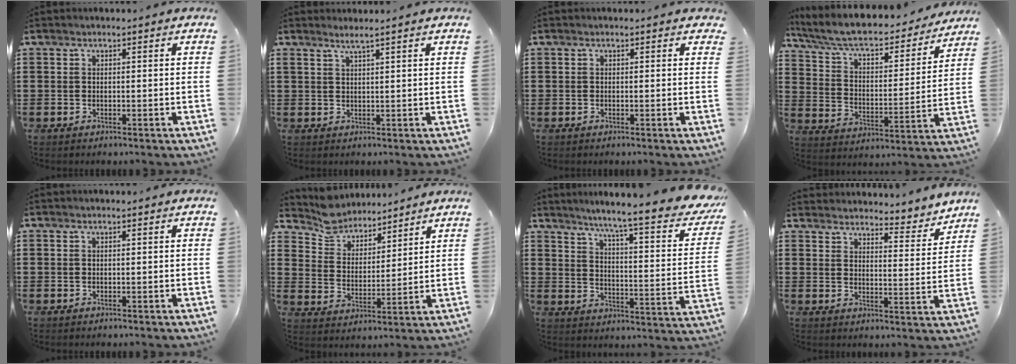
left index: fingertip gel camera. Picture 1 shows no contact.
{"total": 1.7, "force": [1.4, -0.5, 0.9], "torque": [-0.019, -0.002, 0.025]}
{"total": 0.0}
{"total": 7.4, "force": [6.4, 1.4, 3.4], "torque": [-0.095, -0.044, 0.106]}
{"total": 0.0}
{"total": 6.6, "force": [6.3, 2.1, 0.0], "torque": [-0.035, -0.031, 0.115]}
{"total": 7.3, "force": [5.7, -0.4, 4.5], "torque": [-0.095, -0.050, 0.083]}
{"total": 3.9, "force": [3.9, 0.2, 0.3], "torque": [-0.012, -0.033, 0.060]}